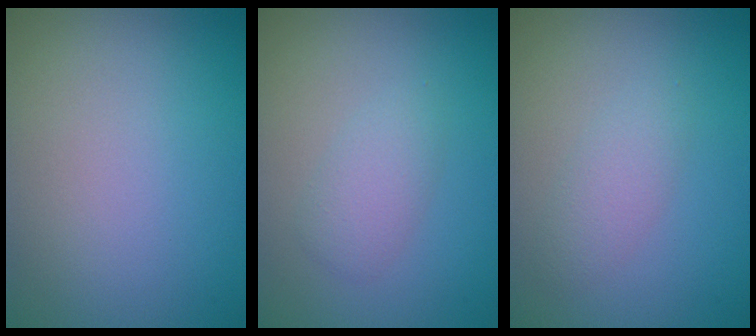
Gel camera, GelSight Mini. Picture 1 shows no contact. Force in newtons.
{"total": 2.0, "press": 2.0, "slide": 0.0}
{"total": 1.7, "press": 1.7, "slide": 0.1}